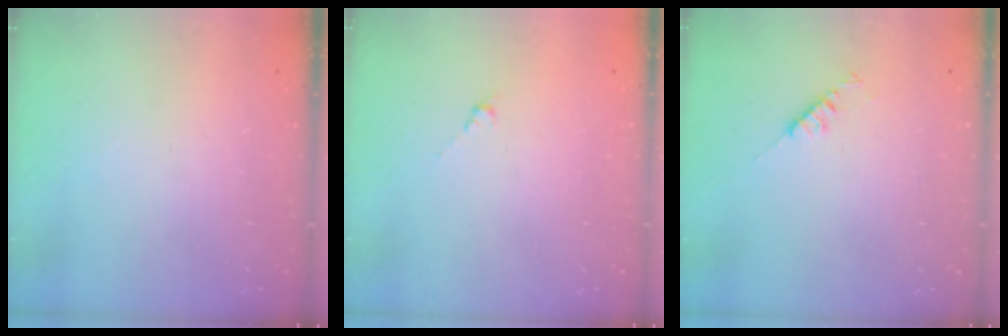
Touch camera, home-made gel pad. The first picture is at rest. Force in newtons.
{"total": 0.0}
{"total": 3.5, "press": 3.4, "slide": 0.6}